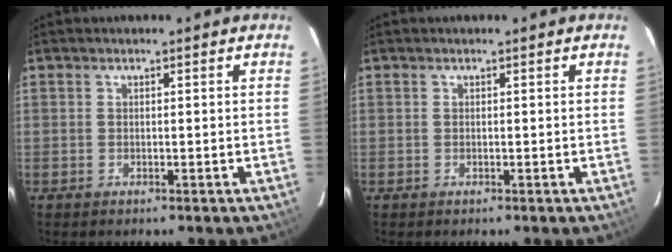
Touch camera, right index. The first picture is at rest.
{"total": 0.0}